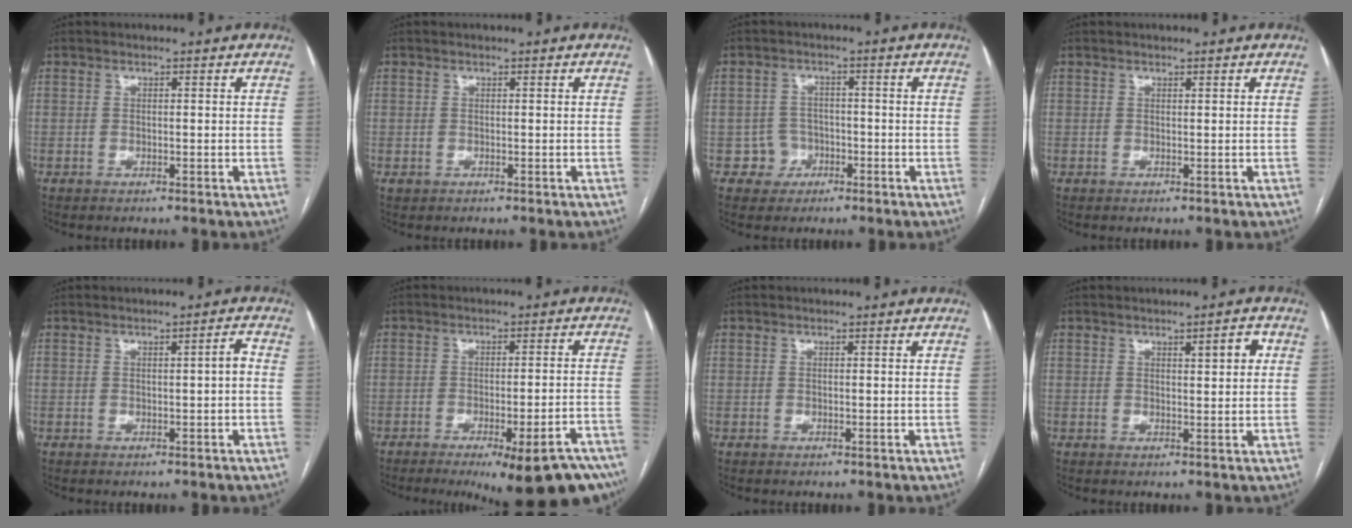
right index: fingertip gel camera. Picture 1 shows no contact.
{"total": 0.7, "force": [-0.1, 0.6, 0.1], "torque": [0.000, 0.003, -0.002]}
{"total": 3.8, "force": [-1.5, 3.5, -0.2], "torque": [0.016, 0.015, -0.023]}
{"total": 0.0}
{"total": 1.6, "force": [-0.1, 0.1, 1.6], "torque": [-0.020, 0.004, 0.000]}
{"total": 18.3, "force": [-14.4, 2.2, 11.1], "torque": [-0.073, 0.001, -0.177]}
{"total": 0.0}
{"total": 2.9, "force": [1.1, 0.6, 2.7], "torque": [-0.036, 0.001, 0.016]}